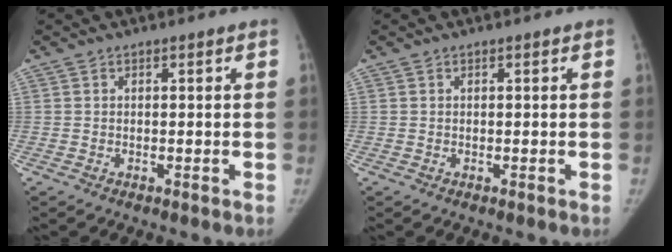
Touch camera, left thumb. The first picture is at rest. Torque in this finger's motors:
{"motor_torque": [0.04, -0.05, 0.06, -0.71, 0.00]}